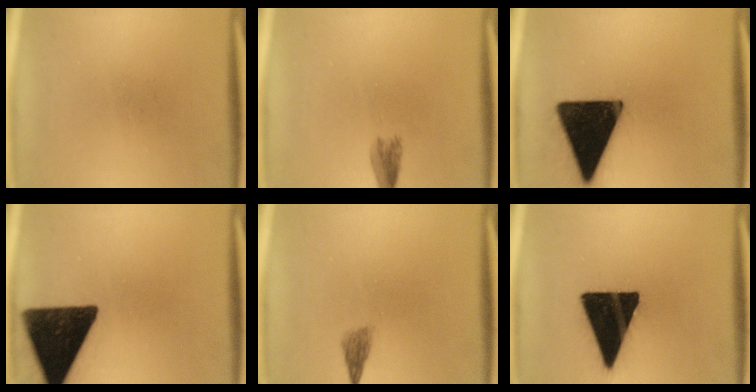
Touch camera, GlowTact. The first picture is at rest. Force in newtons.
{"total": 2.3}
{"total": 20.0}
{"total": 16.6}
{"total": 1.8}
{"total": 19.9}